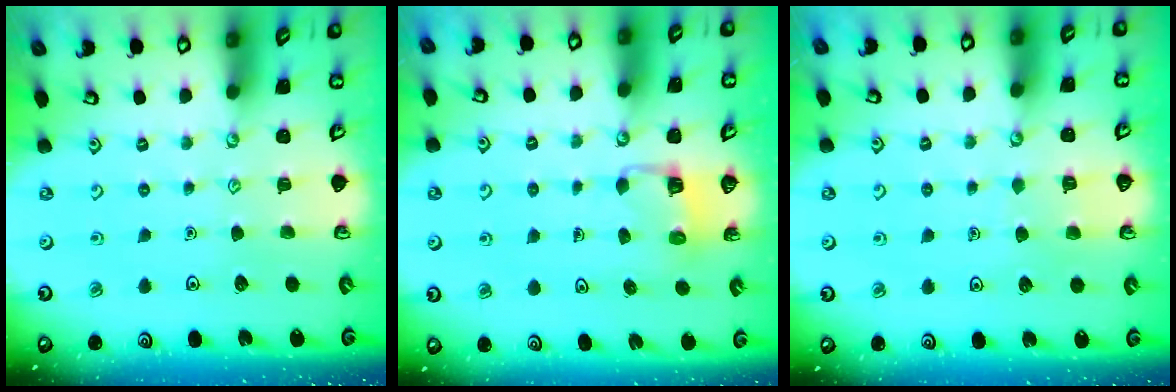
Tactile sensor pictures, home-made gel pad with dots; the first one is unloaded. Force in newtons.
{"total": 2.8, "press": 2.8, "slide": 0.2}
{"total": 3.9, "press": 3.9, "slide": 0.3}